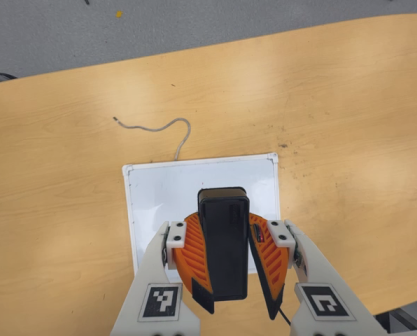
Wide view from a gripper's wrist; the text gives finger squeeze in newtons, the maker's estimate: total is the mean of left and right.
{"total": 10.9, "left": 10.6, "right": 11.1}